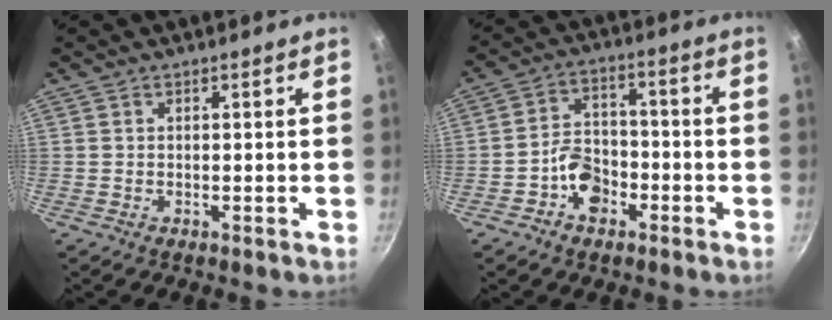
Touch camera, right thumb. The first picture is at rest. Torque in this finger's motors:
{"motor_torque": [1.25, 1.17, -0.07, -0.01, 0.18]}